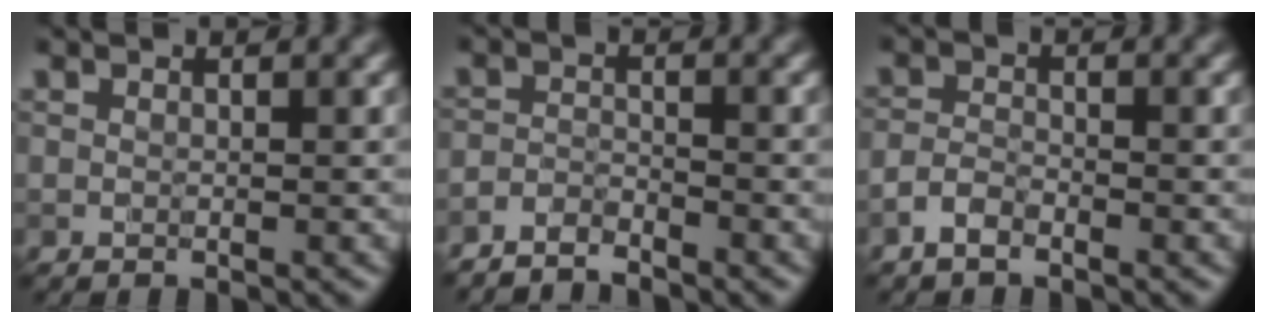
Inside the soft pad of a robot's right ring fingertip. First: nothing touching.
{"total": 2.2, "force": [-2.2, 0.2, 0.1], "torque": [-0.001, -0.001, -0.049]}
{"total": 1.6, "force": [-1.3, 0.5, 0.7], "torque": [-0.012, 0.004, -0.031]}